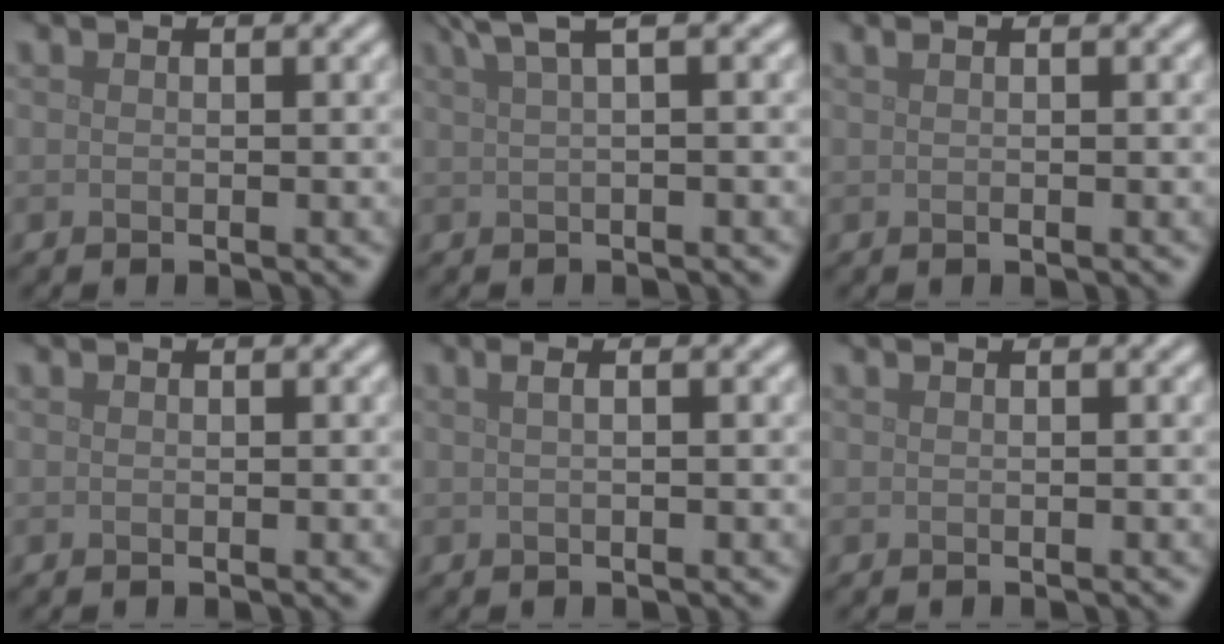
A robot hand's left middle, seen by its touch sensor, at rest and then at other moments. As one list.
[{"total": 3.7, "force": [2.0, 0.8, 2.9], "torque": [-0.038, 0.014, 0.031]}, {"total": 0.6, "force": [0.2, 0.2, 0.5], "torque": [-0.013, 0.006, 0.003]}, {"total": 0.0}, {"total": 1.4, "force": [0.5, 0.6, 1.2], "torque": [-0.015, 0.000, 0.000]}, {"total": 0.6, "force": [-0.2, 0.3, 0.4], "torque": [0.002, 0.003, -0.009]}]